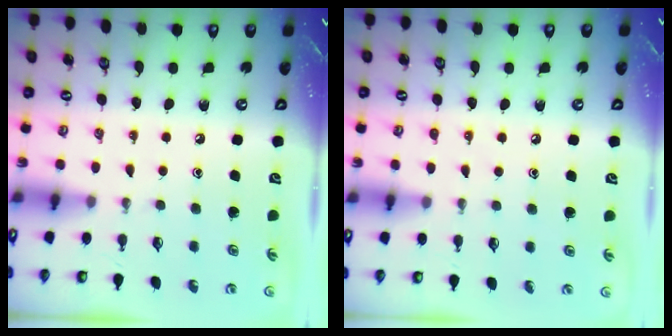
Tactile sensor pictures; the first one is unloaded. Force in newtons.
{"total": 5.2, "press": 5.1, "slide": 0.9}